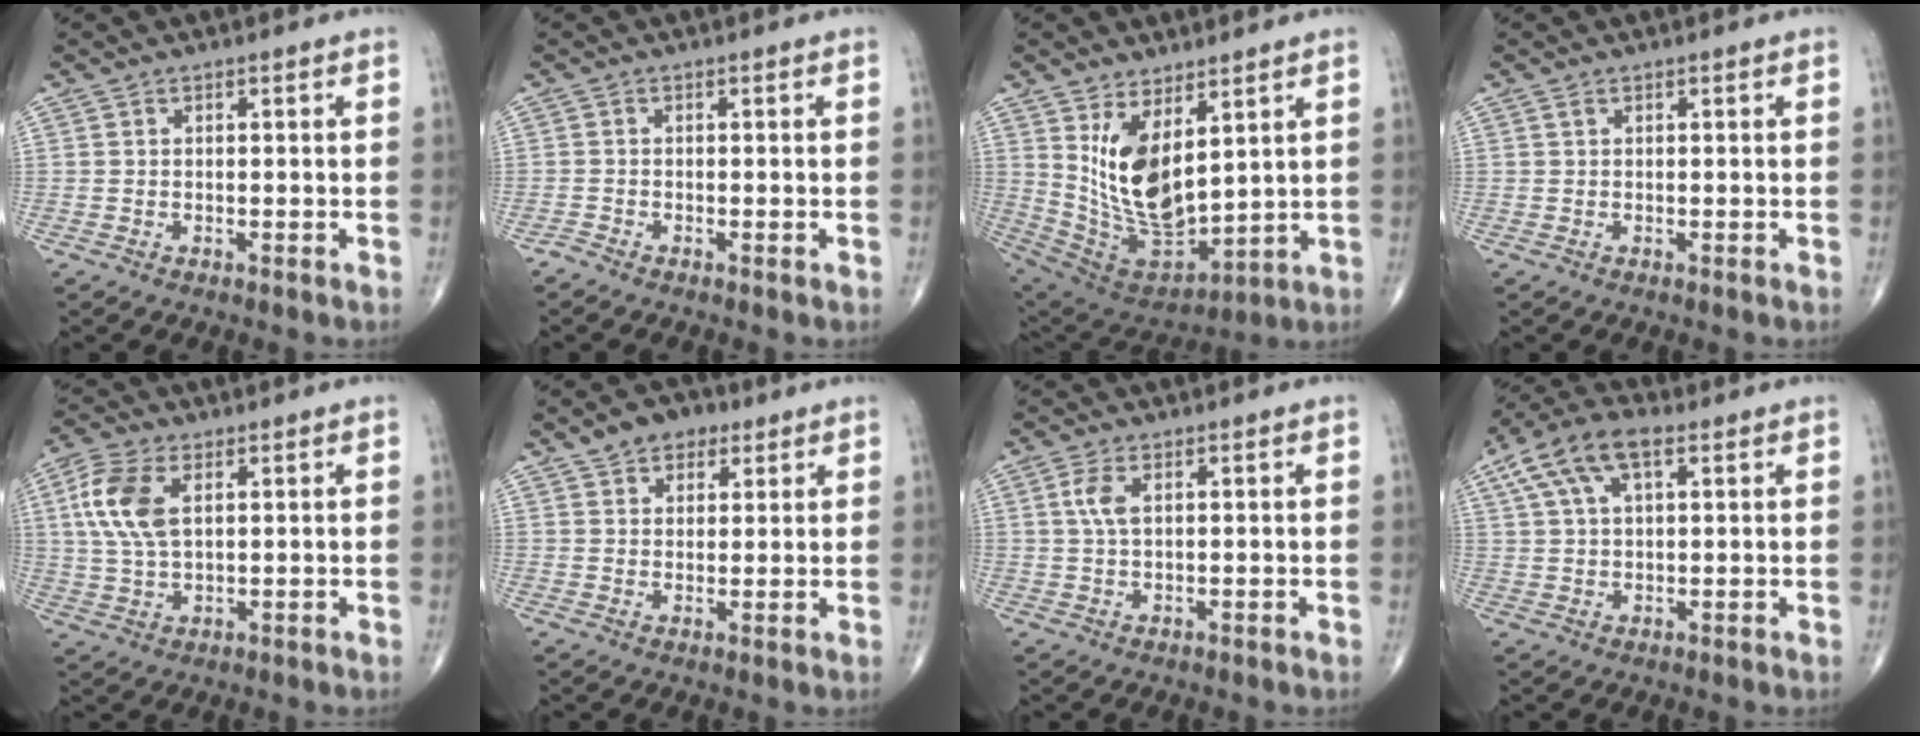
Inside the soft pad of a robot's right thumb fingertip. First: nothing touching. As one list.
[{"total": 0.9, "force": [-0.8, 0.2, 0.4], "torque": [-0.011, -0.003, -0.020]}, {"total": 15.4, "force": [5.0, 7.7, 12.4], "torque": [-0.208, -0.035, 0.124]}, {"total": 0.5, "force": [0.3, 0.3, 0.3], "torque": [-0.007, 0.004, 0.007]}, {"total": 10.2, "force": [2.8, 5.5, 8.2], "torque": [-0.183, 0.001, 0.055]}, {"total": 6.7, "force": [3.8, 4.4, 3.4], "torque": [-0.024, -0.008, 0.058]}, {"total": 3.9, "force": [1.2, 1.8, 3.2], "torque": [-0.075, 0.002, 0.024]}, {"total": 10.9, "force": [4.8, 5.2, 8.3], "torque": [-0.164, 0.020, 0.086]}]